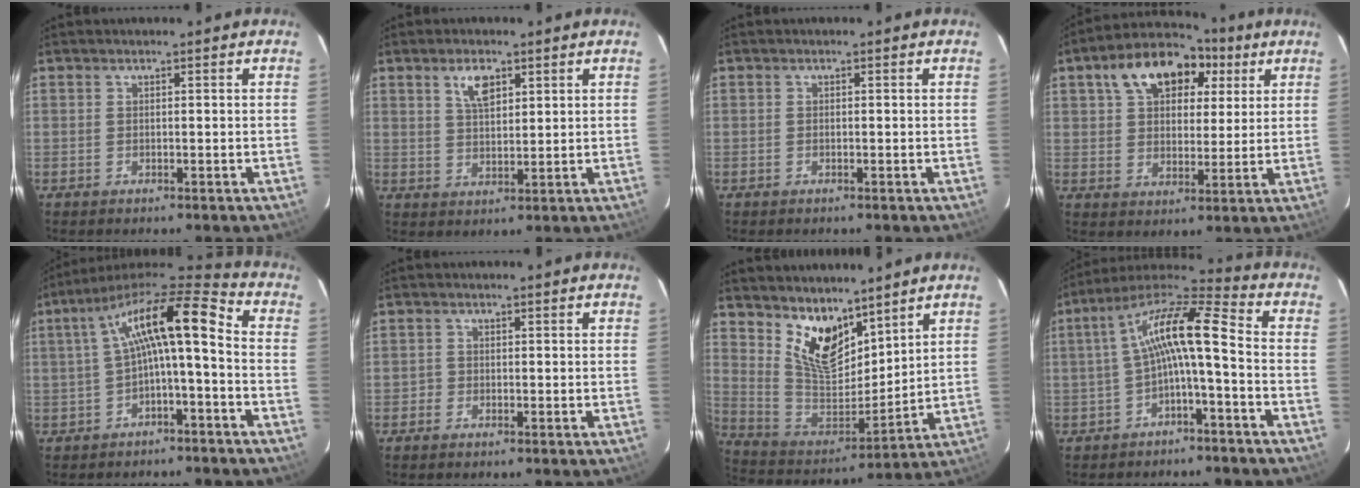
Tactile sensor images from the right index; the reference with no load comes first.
{"total": 4.9, "force": [2.6, 2.3, 3.5], "torque": [-0.061, 0.006, 0.050]}
{"total": 0.0}
{"total": 15.6, "force": [7.0, 9.8, 10.0], "torque": [-0.196, 0.054, 0.112]}
{"total": 13.6, "force": [-0.6, 3.4, 13.1], "torque": [-0.246, 0.029, -0.011]}
{"total": 1.1, "force": [-0.6, 0.8, -0.1], "torque": [0.003, 0.004, -0.014]}
{"total": 13.3, "force": [9.2, 6.6, 7.0], "torque": [-0.137, -0.006, 0.184]}
{"total": 11.4, "force": [-1.6, 1.9, 11.1], "torque": [-0.223, 0.025, -0.033]}